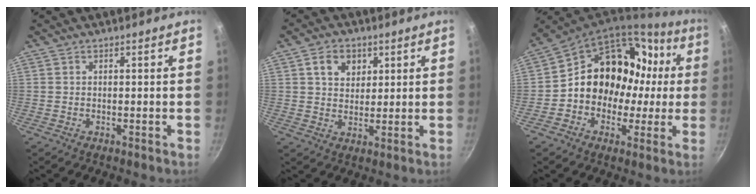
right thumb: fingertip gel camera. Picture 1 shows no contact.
{"total": 6.0, "force": [2.4, 4.6, 3.0], "torque": [-0.027, -0.005, 0.039]}
{"total": 18.9, "force": [0.8, 15.5, 10.8], "torque": [-0.120, 0.059, 0.011]}